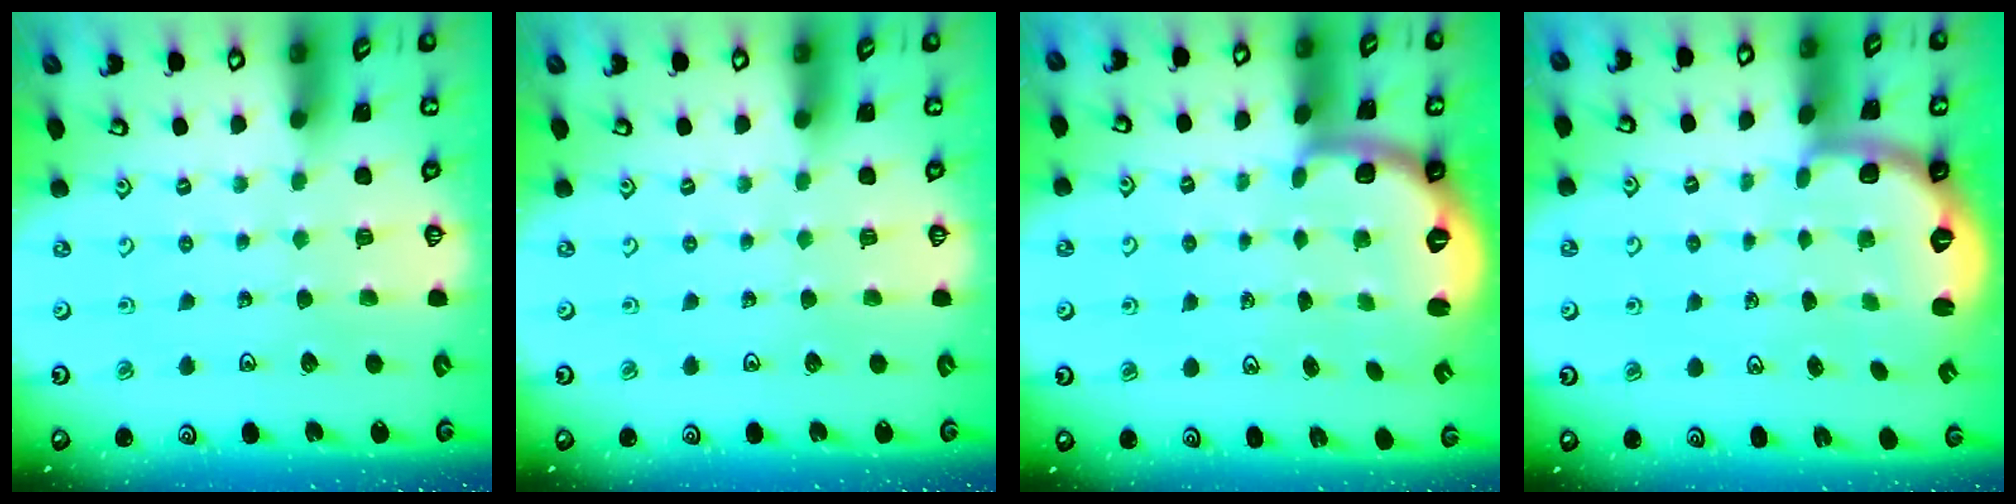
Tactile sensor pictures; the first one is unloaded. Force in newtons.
{"total": 0.0}
{"total": 2.5, "press": 1.9, "slide": 1.6}
{"total": 2.3, "press": 1.7, "slide": 1.6}